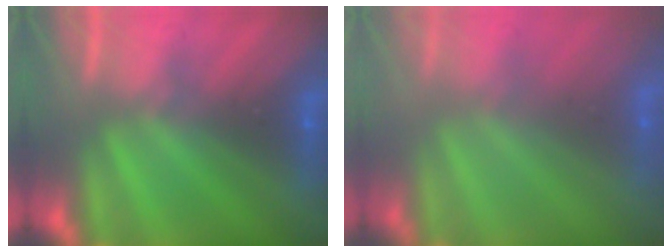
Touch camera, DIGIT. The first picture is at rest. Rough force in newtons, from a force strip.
{"total": 1.7}